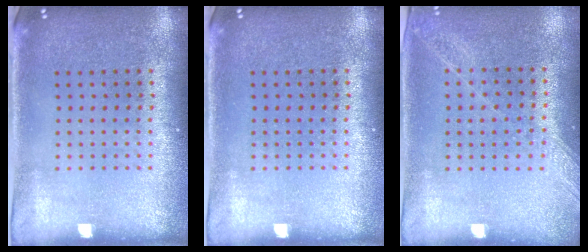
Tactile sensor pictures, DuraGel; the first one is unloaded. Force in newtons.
{"total": 0.0}
{"total": 1.2, "press": 1.2, "slide": 0.2}